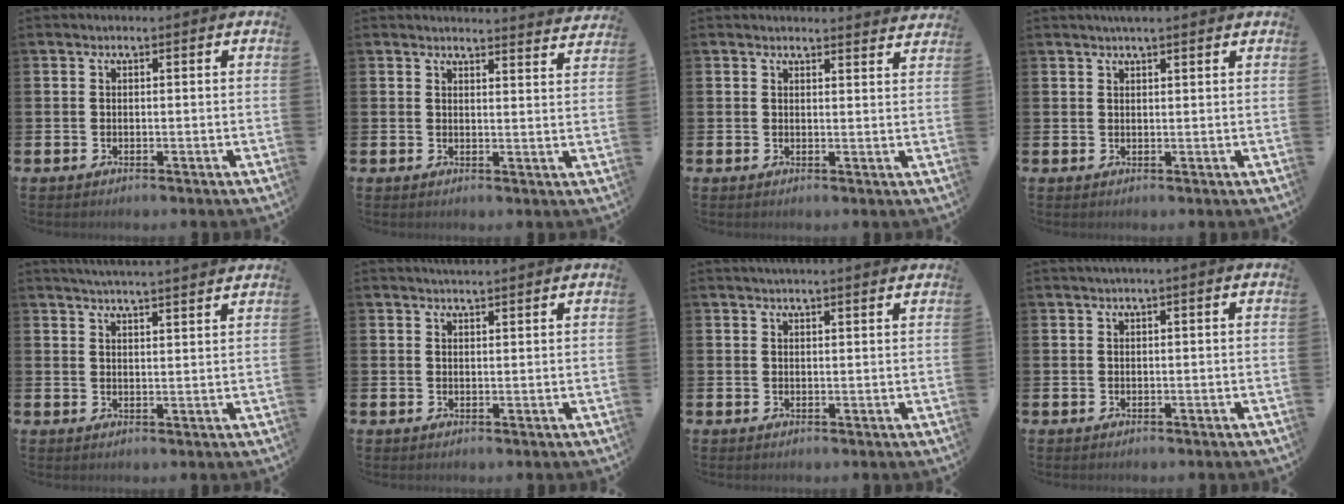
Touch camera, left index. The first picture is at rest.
{"total": 3.1, "force": [3.1, -0.1, -0.1], "torque": [0.007, -0.026, 0.054]}
{"total": 2.3, "force": [2.3, 0.1, -0.1], "torque": [0.009, -0.017, 0.039]}
{"total": 2.0, "force": [1.7, 0.2, 0.9], "torque": [-0.006, -0.002, 0.028]}
{"total": 4.1, "force": [4.0, -0.8, 0.4], "torque": [-0.014, -0.023, 0.072]}
{"total": 2.1, "force": [2.1, 0.0, 0.2], "torque": [-0.002, -0.009, 0.038]}
{"total": 2.0, "force": [2.0, -0.2, 0.3], "torque": [0.002, -0.010, 0.034]}
{"total": 0.8, "force": [0.4, -0.2, 0.7], "torque": [-0.015, 0.003, 0.007]}